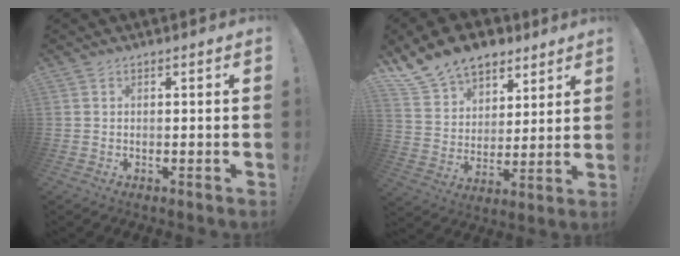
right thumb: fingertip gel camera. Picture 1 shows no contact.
{"total": 14.7, "force": [11.2, 8.6, 3.9], "torque": [-0.077, -0.077, 0.214]}